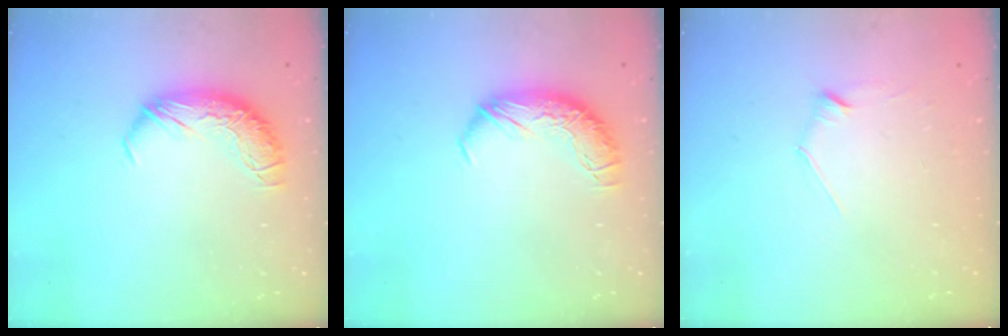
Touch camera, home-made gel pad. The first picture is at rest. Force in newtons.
{"total": 0.0}
{"total": 7.1, "press": 7.1, "slide": 1.0}